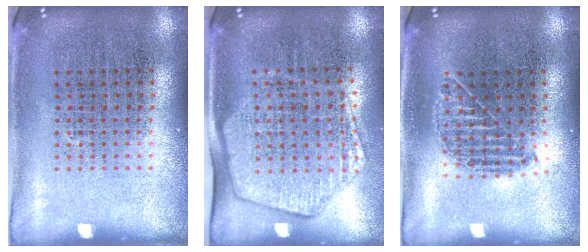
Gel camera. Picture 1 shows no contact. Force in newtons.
{"total": 1.8, "press": 1.5, "slide": 0.9}
{"total": 1.0, "press": 0.9, "slide": 0.2}